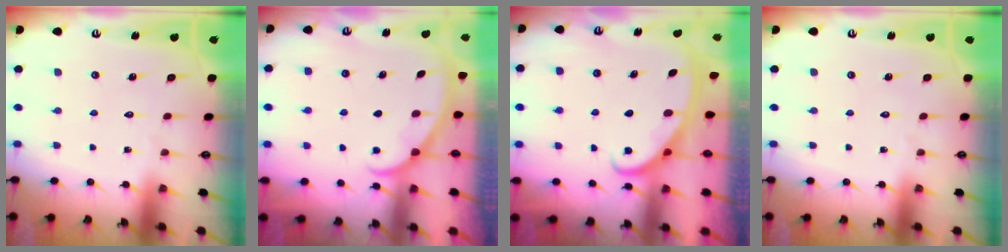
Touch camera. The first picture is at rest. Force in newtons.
{"total": 1.4, "press": 1.4, "slide": 0.2}
{"total": 2.8, "press": 2.8, "slide": 0.4}
{"total": 0.0}